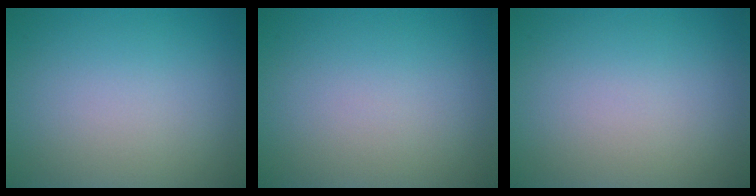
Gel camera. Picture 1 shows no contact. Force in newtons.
{"total": 0.0}
{"total": 0.0}